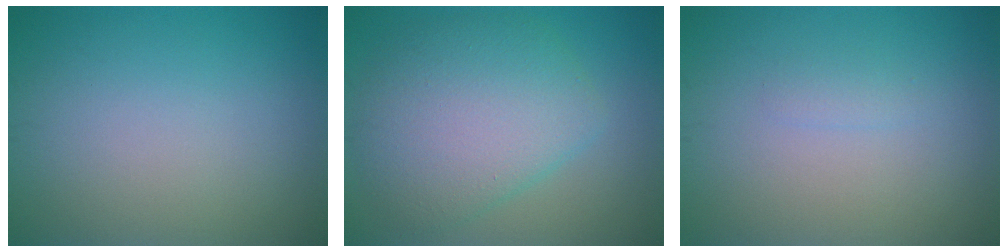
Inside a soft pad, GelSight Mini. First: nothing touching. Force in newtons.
{"total": 7.0, "press": 7.0, "slide": 0.3}
{"total": 0.7, "press": 0.7, "slide": 0.1}